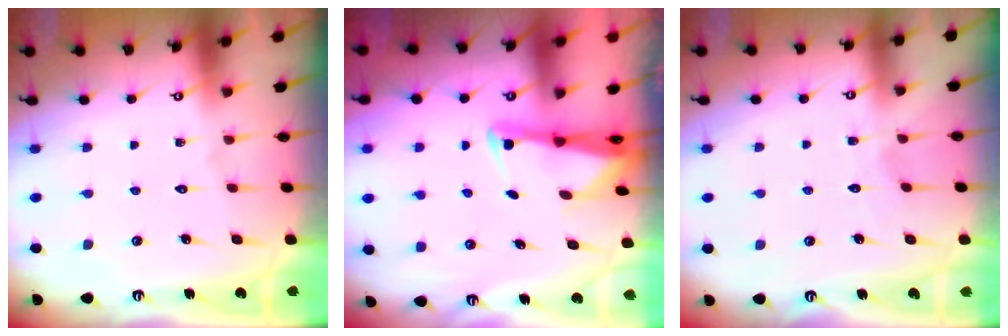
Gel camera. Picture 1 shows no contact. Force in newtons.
{"total": 2.4, "press": 2.3, "slide": 0.5}
{"total": 3.7, "press": 3.7, "slide": 0.4}